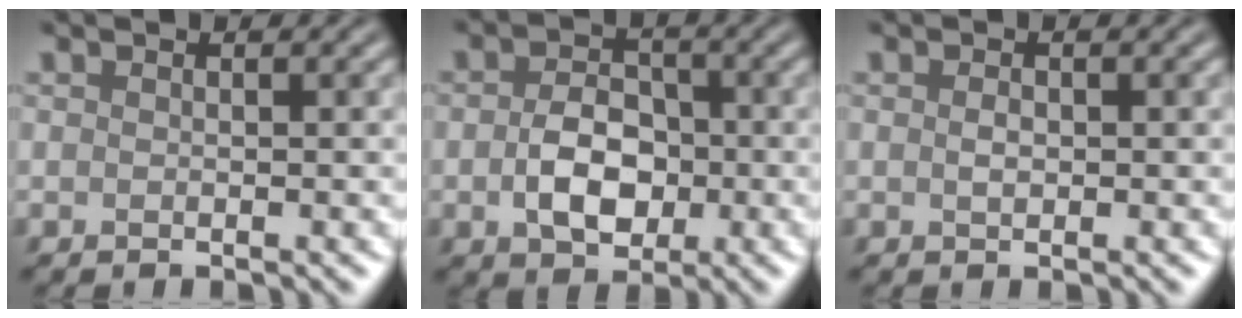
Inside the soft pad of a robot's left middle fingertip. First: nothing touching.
{"total": 4.8, "force": [-0.9, 3.4, 3.3], "torque": [-0.061, -0.001, -0.017]}
{"total": 1.0, "force": [0.0, 0.7, 0.8], "torque": [-0.015, -0.002, 0.000]}